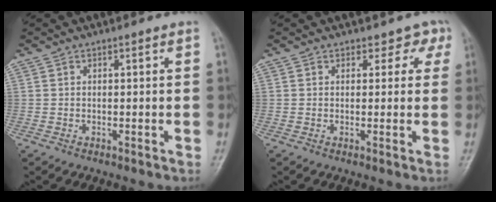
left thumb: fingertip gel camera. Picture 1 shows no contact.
{"total": 2.8, "force": [1.9, 2.0, 0.0], "torque": [0.029, -0.011, 0.004]}